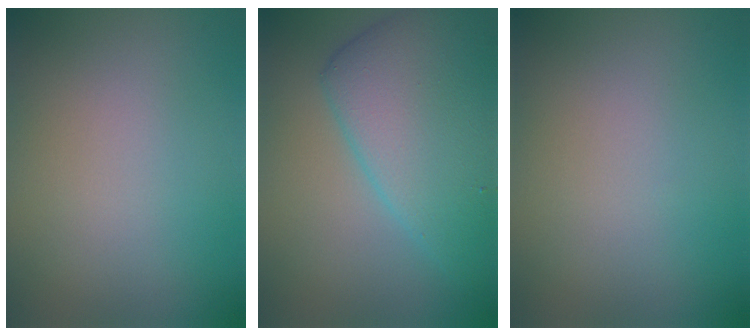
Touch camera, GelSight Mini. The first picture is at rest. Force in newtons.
{"total": 7.8, "press": 7.8, "slide": 0.0}
{"total": 0.0}